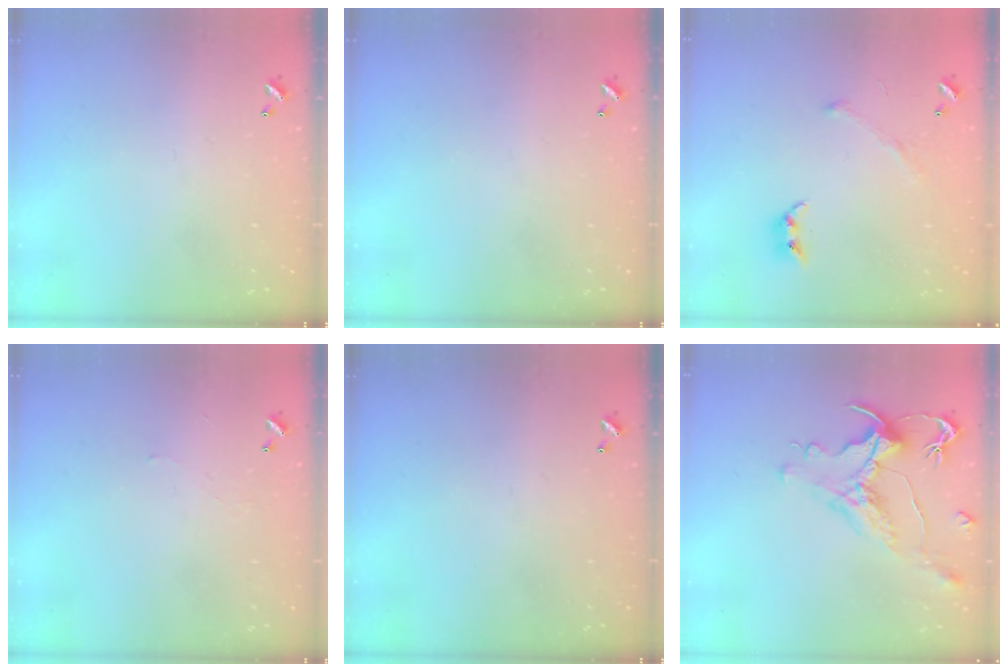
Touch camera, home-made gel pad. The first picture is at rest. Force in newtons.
{"total": 0.0}
{"total": 3.6, "press": 3.5, "slide": 0.9}
{"total": 2.1, "press": 2.1, "slide": 0.6}
{"total": 0.0}
{"total": 1.6, "press": 1.0, "slide": 1.3}